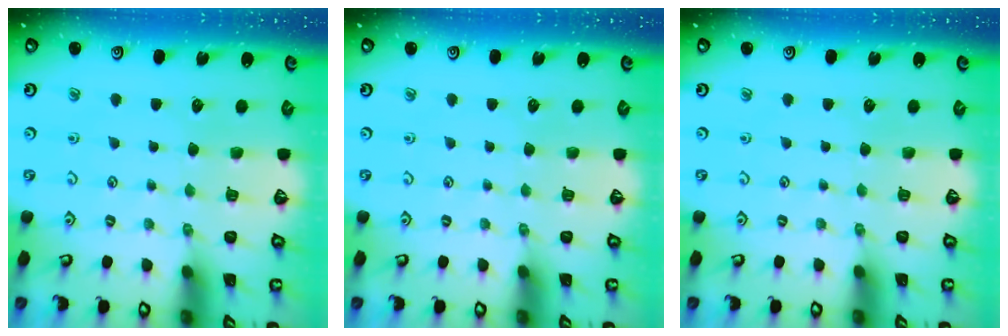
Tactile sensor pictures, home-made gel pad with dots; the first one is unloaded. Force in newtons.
{"total": 0.0}
{"total": 0.0}